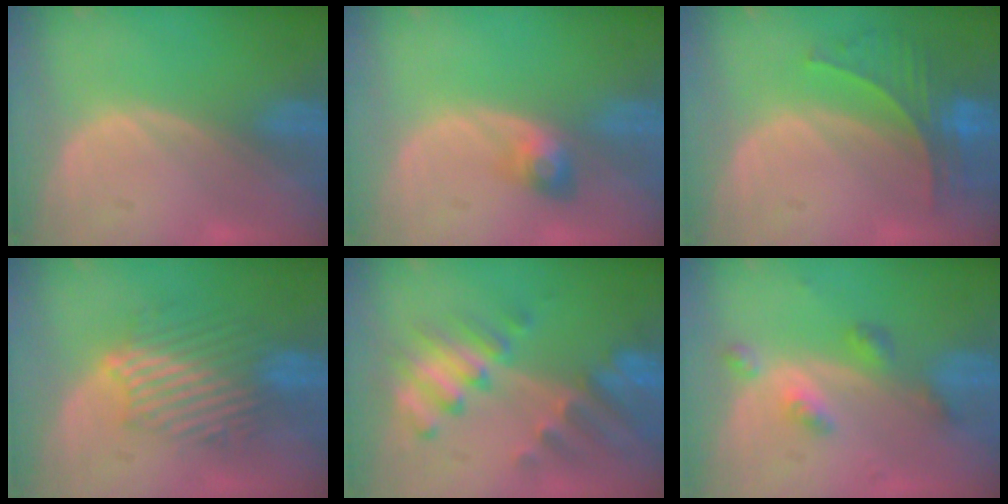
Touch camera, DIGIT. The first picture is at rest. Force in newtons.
{"total": 3.1, "press": 2.8, "slide": 1.4}
{"total": 6.1, "press": 6.0, "slide": 1.0}
{"total": 8.9, "press": 8.6, "slide": 2.4}
{"total": 8.8, "press": 8.4, "slide": 2.8}
{"total": 4.6, "press": 4.2, "slide": 1.7}